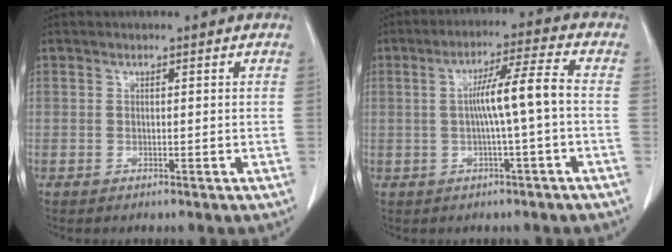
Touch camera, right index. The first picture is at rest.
{"total": 7.2, "force": [-0.5, -0.7, 7.1], "torque": [-0.125, 0.016, -0.006]}